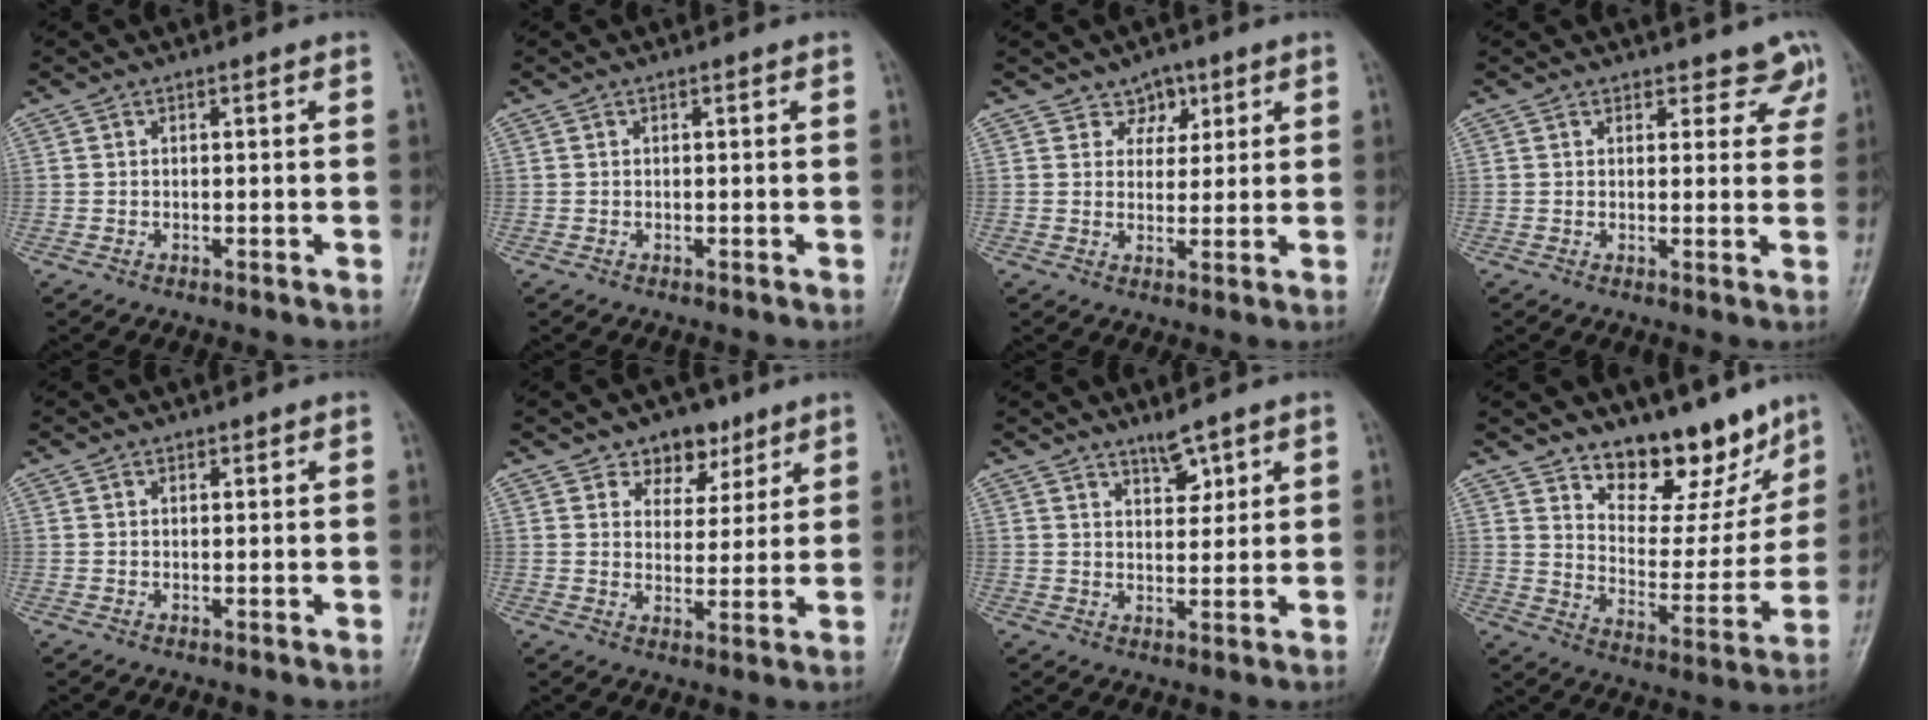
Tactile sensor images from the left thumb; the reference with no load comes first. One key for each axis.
{"total": 0.0}
{"total": 4.0, "fx": 2.4, "fy": 3.1, "fz": 0.9, "tx": 0.017, "ty": -0.011, "tz": 0.035}
{"total": 4.4, "fx": 3.6, "fy": 2.5, "fz": 0.6, "tx": 0.029, "ty": -0.022, "tz": 0.031}
{"total": 0.6, "fx": 0.5, "fy": 0.4, "fz": 0.1, "tx": 0.001, "ty": -0.003, "tz": 0.005}
{"total": 7.1, "fx": 4.7, "fy": 4.9, "fz": 2.1, "tx": 0.005, "ty": -0.021, "tz": 0.073}
{"total": 3.8, "fx": 2.8, "fy": 1.5, "fz": 2.1, "tx": -0.022, "ty": -0.023, "tz": 0.049}
{"total": 15.3, "fx": 11.9, "fy": 6.9, "fz": 6.8, "tx": -0.037, "ty": -0.090, "tz": 0.191}